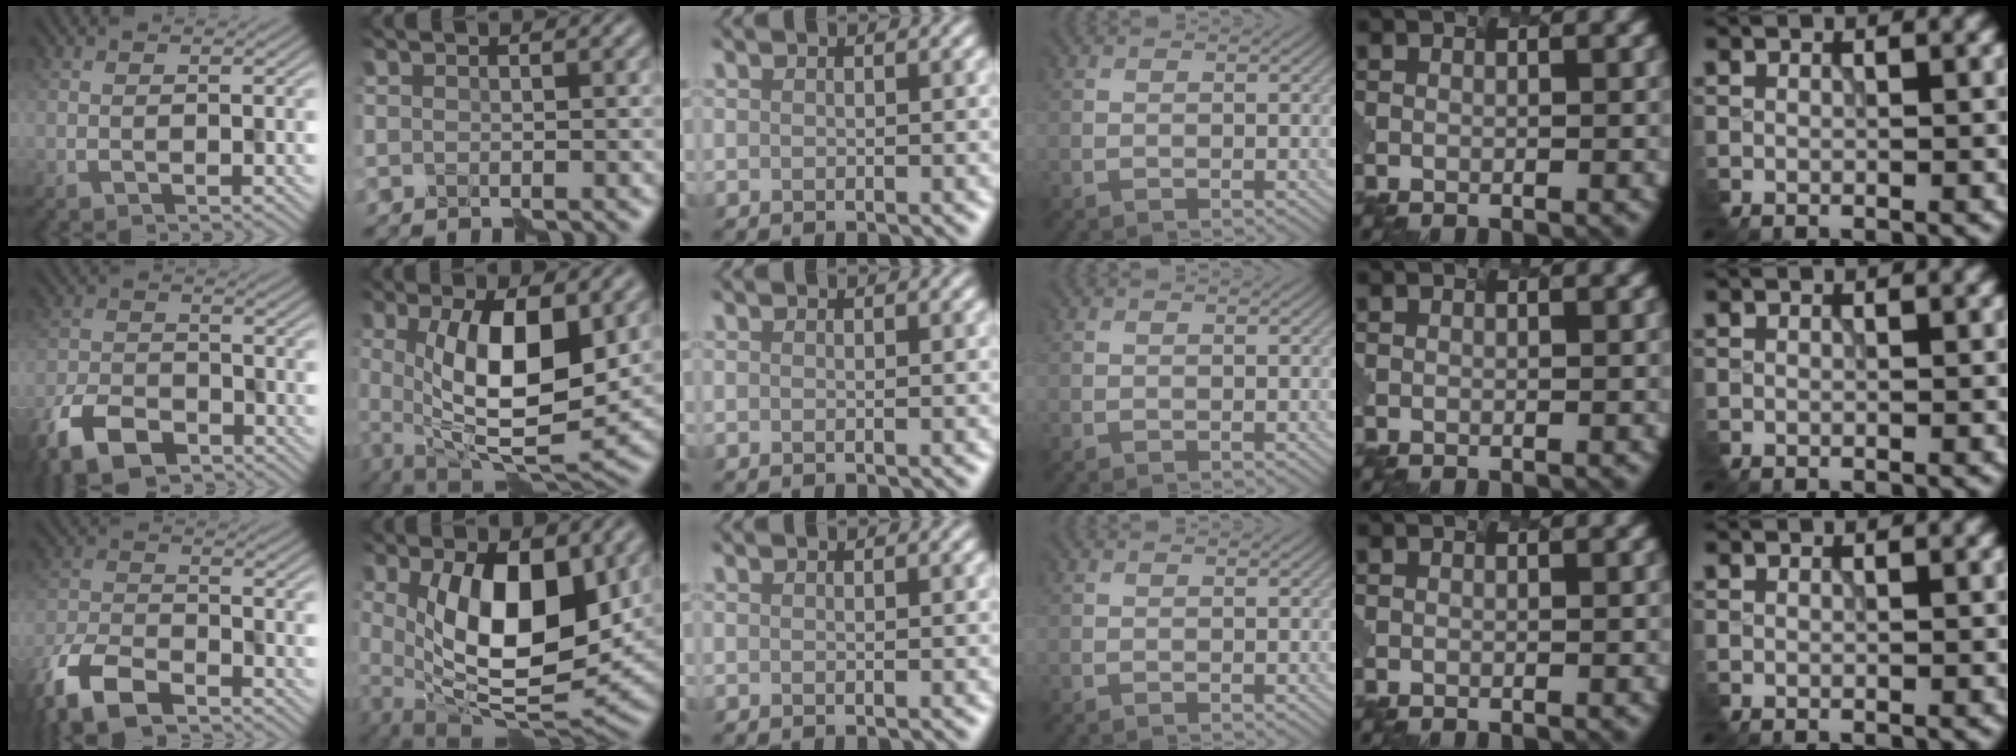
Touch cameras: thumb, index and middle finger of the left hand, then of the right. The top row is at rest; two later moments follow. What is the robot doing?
{"motion": "disassemble", "object": "velcro strap"}